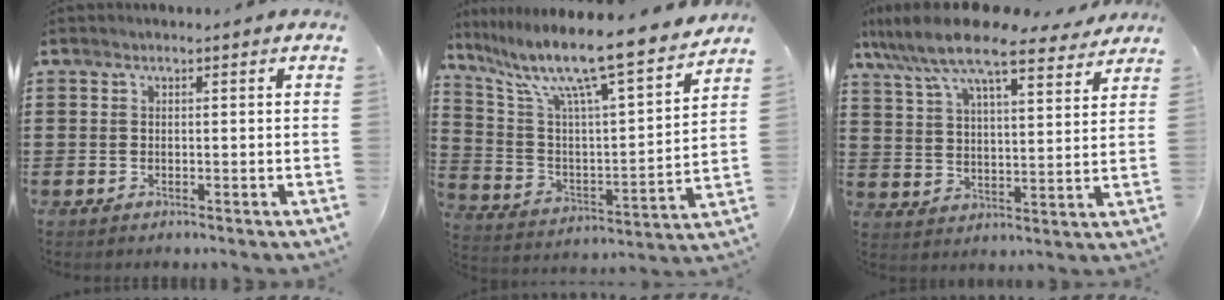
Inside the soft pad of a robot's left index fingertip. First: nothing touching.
{"total": 11.1, "force": [9.0, 0.4, 6.5], "torque": [-0.153, -0.071, 0.142]}
{"total": 10.6, "force": [9.0, 1.7, 5.3], "torque": [-0.138, -0.039, 0.155]}